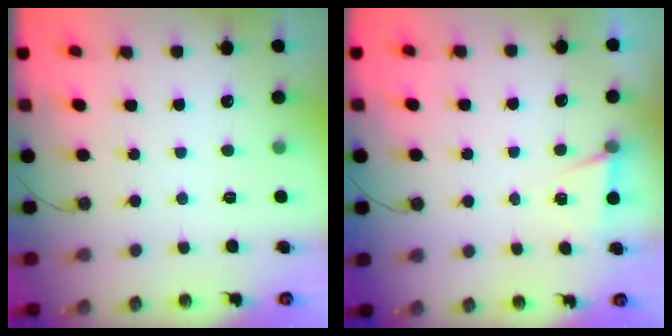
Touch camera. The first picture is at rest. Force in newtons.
{"total": 4.7, "press": 1.7, "slide": 4.4}